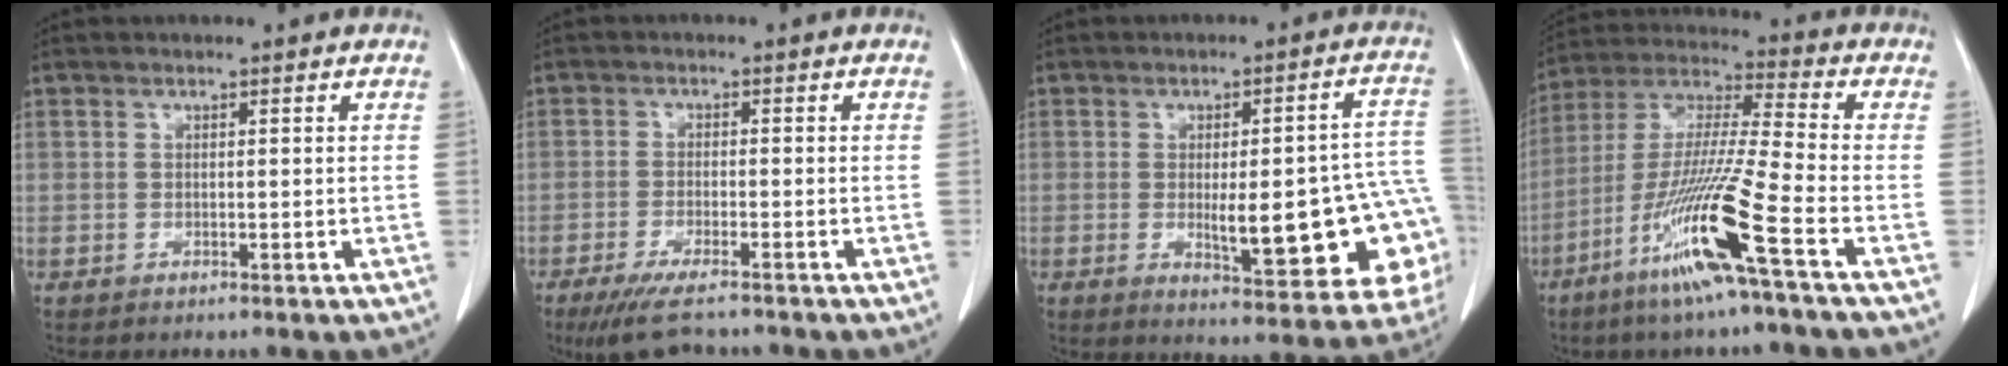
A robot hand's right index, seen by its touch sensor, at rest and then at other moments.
{"total": 7.3, "force": [-5.9, 1.1, 4.1], "torque": [-0.072, -0.018, -0.098]}
{"total": 18.9, "force": [-3.5, 4.6, 18.0], "torque": [-0.144, 0.021, -0.023]}
{"total": 15.3, "force": [-7.6, -1.4, 13.2], "torque": [-0.270, -0.027, -0.149]}